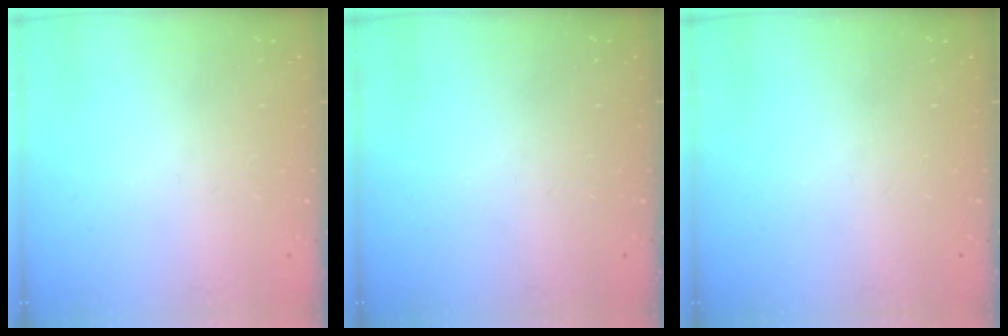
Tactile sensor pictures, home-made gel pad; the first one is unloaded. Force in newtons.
{"total": 0.0}
{"total": 0.0}